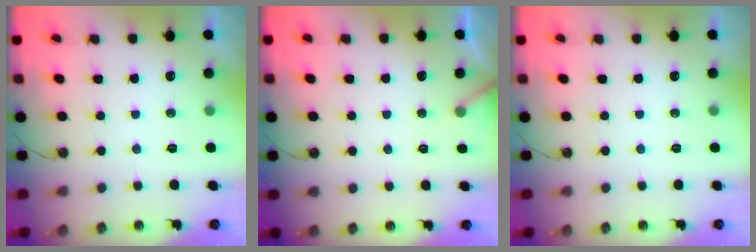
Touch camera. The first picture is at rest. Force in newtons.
{"total": 3.2, "press": 3.2, "slide": 0.4}
{"total": 0.0}